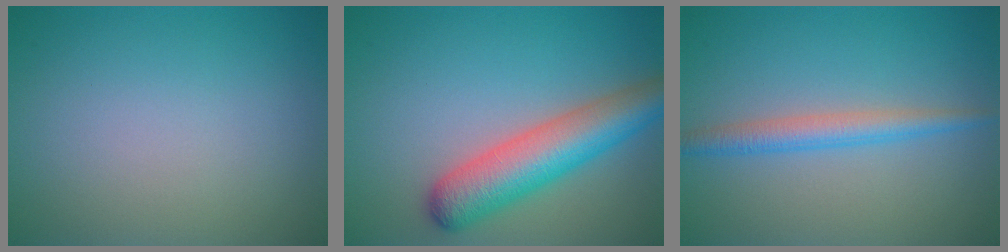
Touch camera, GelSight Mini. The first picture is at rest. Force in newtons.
{"total": 6.7, "press": 6.7, "slide": 0.2}
{"total": 2.7, "press": 2.7, "slide": 0.1}